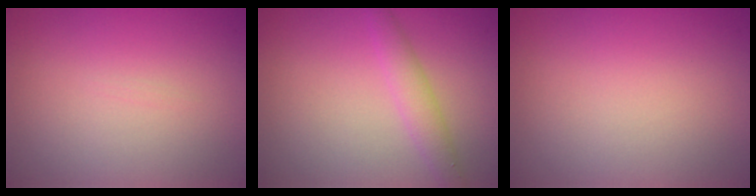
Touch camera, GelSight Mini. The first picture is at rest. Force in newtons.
{"total": 2.0, "press": 2.0, "slide": 0.0}
{"total": 0.0}